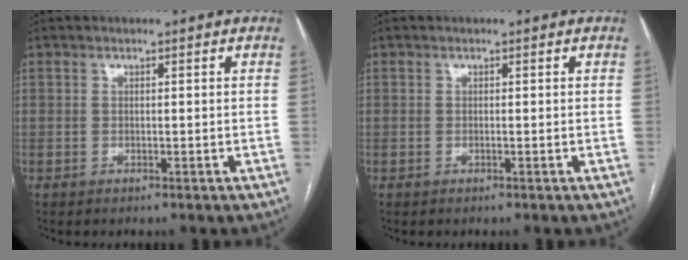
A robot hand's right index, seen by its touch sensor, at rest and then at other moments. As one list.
[{"total": 0.0}]